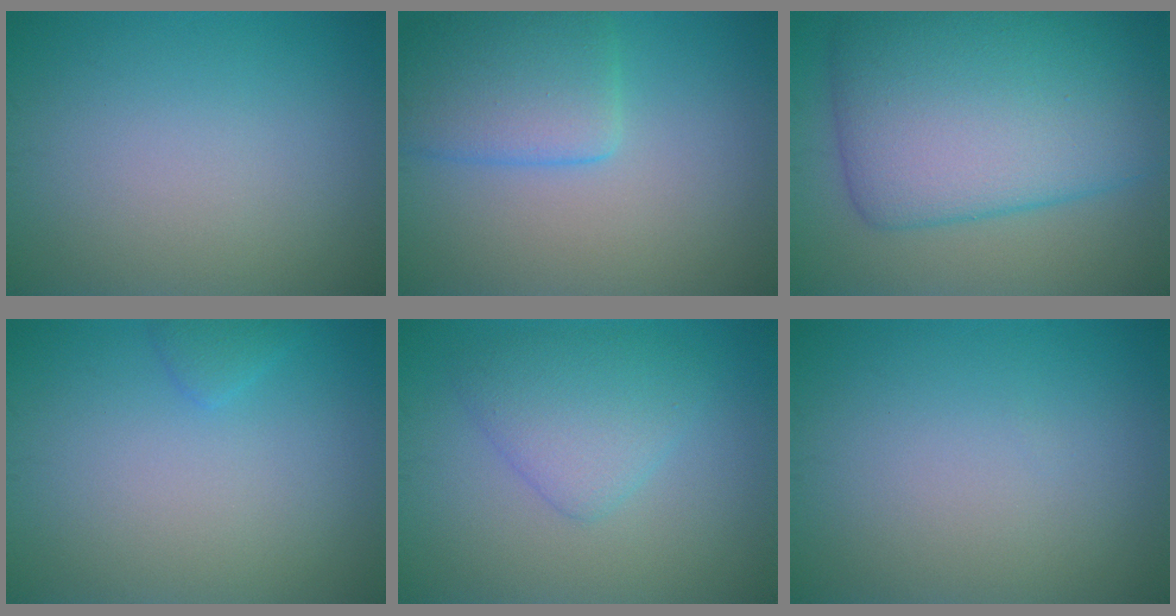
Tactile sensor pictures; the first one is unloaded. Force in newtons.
{"total": 4.4, "press": 4.4, "slide": 0.2}
{"total": 11.3, "press": 11.3, "slide": 0.1}
{"total": 1.0, "press": 1.0, "slide": 0.1}
{"total": 3.5, "press": 3.5, "slide": 0.2}
{"total": 0.0}